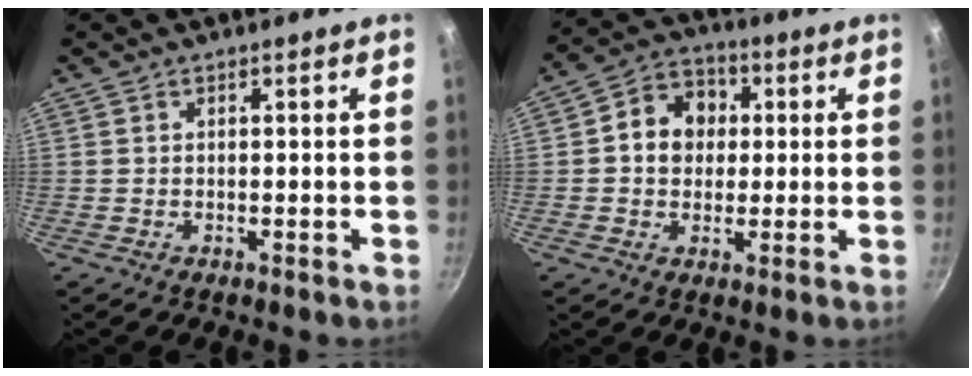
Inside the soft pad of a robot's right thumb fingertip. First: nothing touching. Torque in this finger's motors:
{"motor_torque": [-0.23, -0.02, 0.02, 0.16, 0.06]}